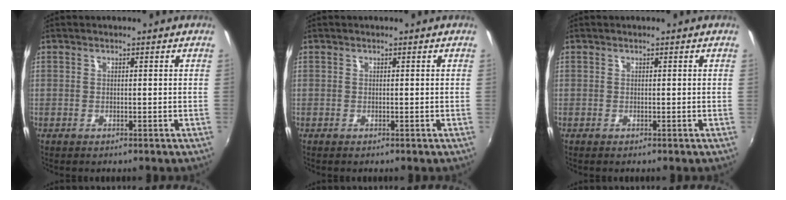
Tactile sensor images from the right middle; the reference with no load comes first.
{"total": 0.0}
{"total": 0.0}